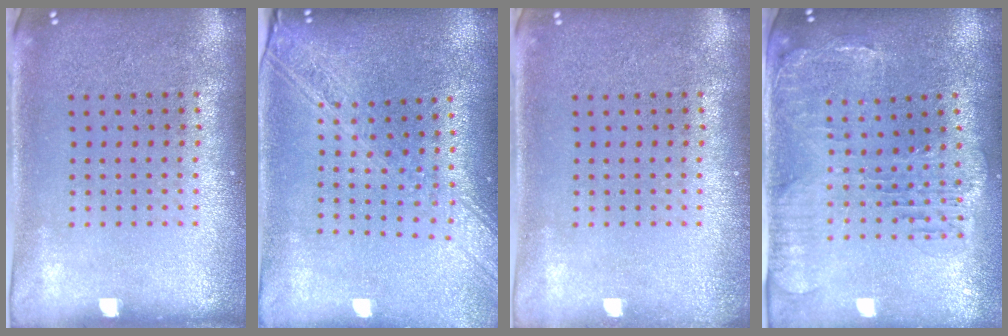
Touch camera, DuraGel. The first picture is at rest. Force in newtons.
{"total": 2.2, "press": 1.9, "slide": 1.2}
{"total": 0.8, "press": 0.8, "slide": 0.1}
{"total": 1.5, "press": 1.4, "slide": 0.4}